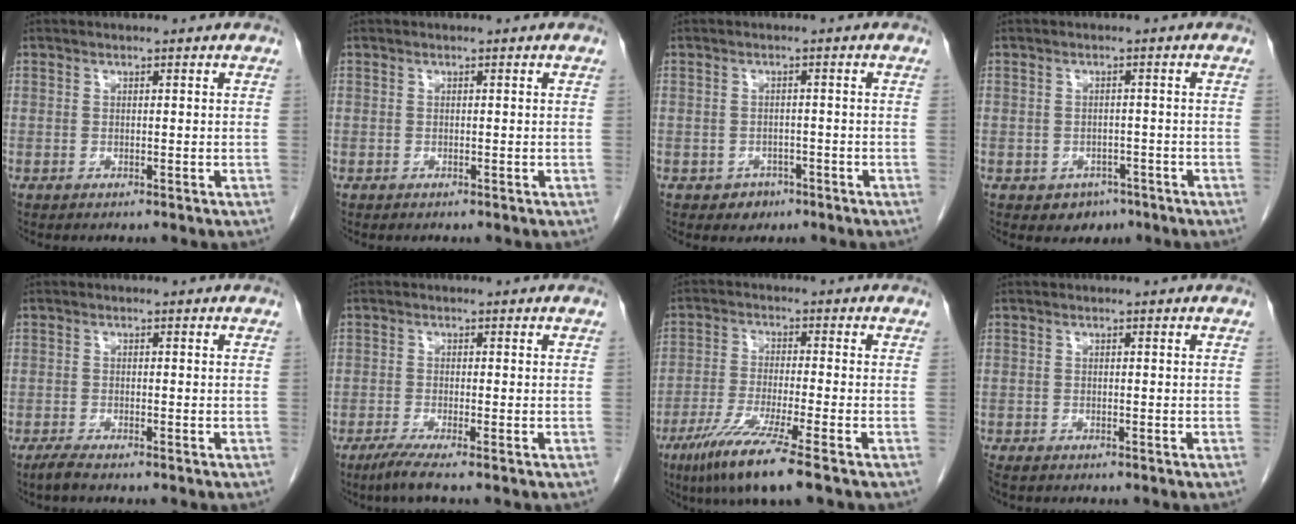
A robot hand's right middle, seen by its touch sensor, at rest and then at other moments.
{"total": 0.0}
{"total": 2.4, "force": [-1.4, 1.9, 0.4], "torque": [-0.005, 0.008, -0.015]}
{"total": 3.1, "force": [-1.8, 2.4, 0.7], "torque": [-0.007, 0.009, -0.016]}
{"total": 1.7, "force": [-1.4, 0.0, 0.9], "torque": [-0.028, -0.006, -0.030]}
{"total": 3.1, "force": [-2.2, -0.5, 2.1], "torque": [-0.047, -0.011, -0.047]}
{"total": 9.9, "force": [-6.3, -0.8, 7.7], "torque": [-0.147, -0.034, -0.116]}
{"total": 1.9, "force": [-1.5, 0.7, 0.8], "torque": [-0.019, -0.007, -0.024]}